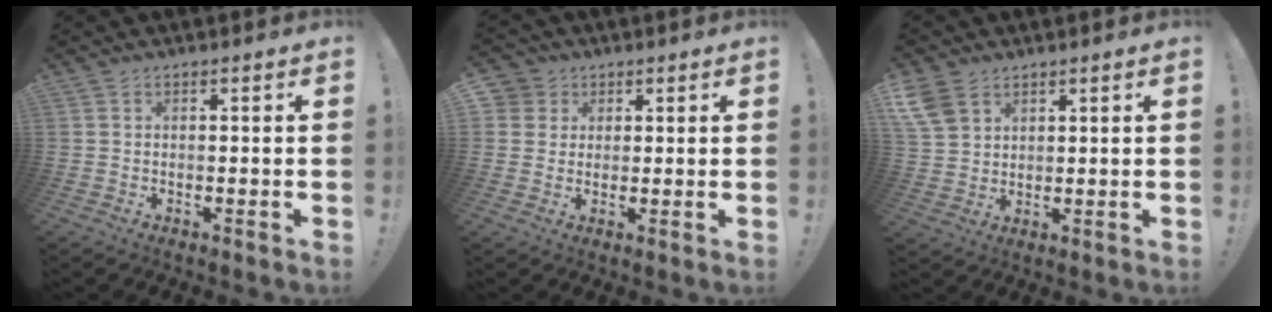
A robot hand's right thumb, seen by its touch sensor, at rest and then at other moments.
{"total": 4.6, "force": [2.1, 4.1, 0.5], "torque": [-0.008, -0.005, 0.040]}
{"total": 7.2, "force": [4.3, 4.8, 3.2], "torque": [-0.071, -0.016, 0.089]}